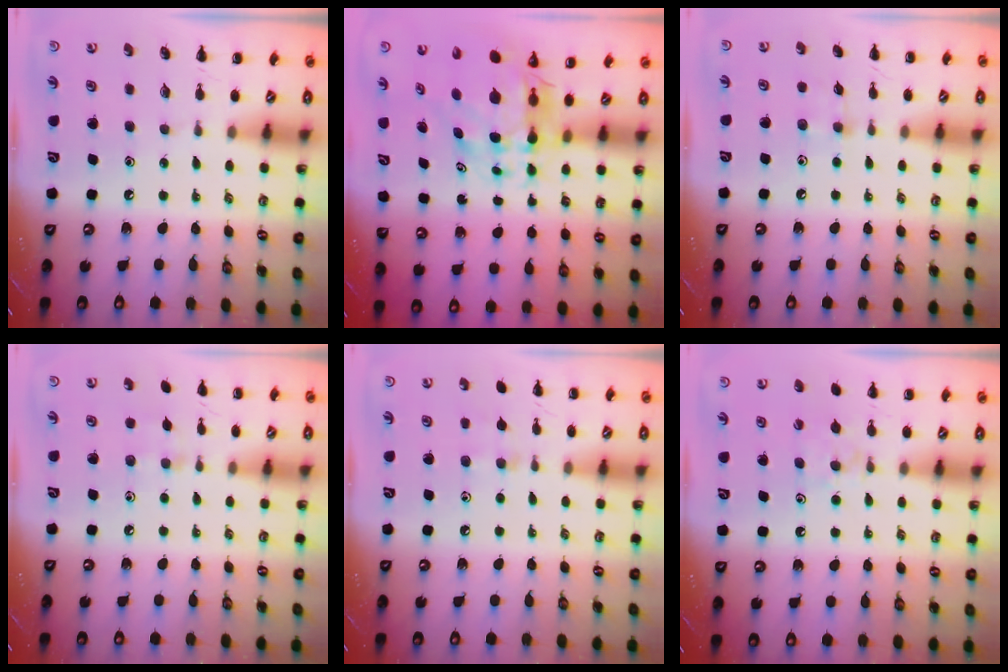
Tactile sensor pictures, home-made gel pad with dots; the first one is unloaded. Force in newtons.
{"total": 7.9, "press": 7.4, "slide": 2.6}
{"total": 3.2, "press": 3.1, "slide": 1.0}
{"total": 4.6, "press": 4.2, "slide": 1.9}
{"total": 6.5, "press": 6.2, "slide": 1.8}
{"total": 5.7, "press": 5.4, "slide": 1.9}